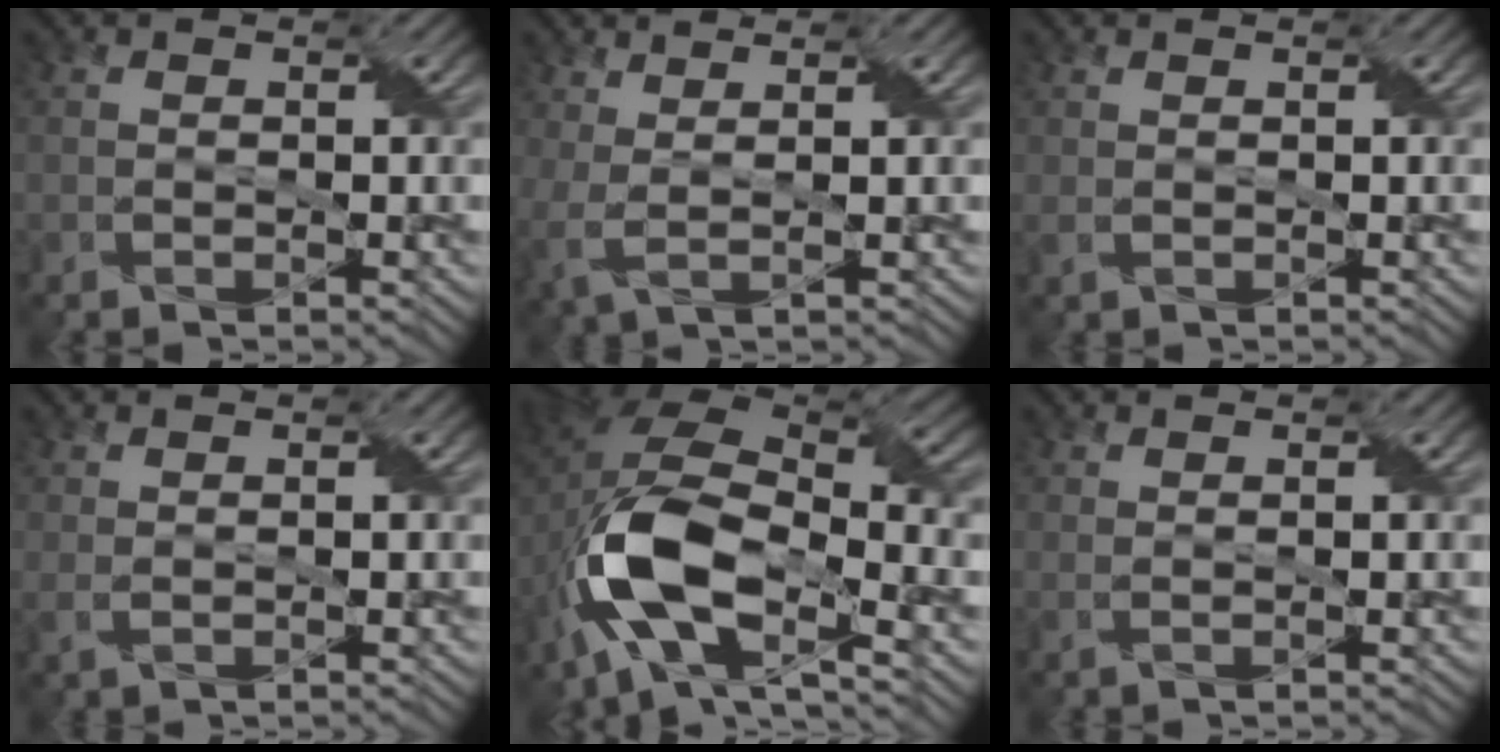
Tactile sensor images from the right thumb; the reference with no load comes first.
{"total": 3.2, "force": [1.4, 0.7, 2.8], "torque": [-0.067, 0.008, 0.027]}
{"total": 0.9, "force": [0.3, 0.4, 0.8], "torque": [-0.021, 0.004, 0.009]}
{"total": 1.3, "force": [0.7, 0.4, 1.1], "torque": [-0.030, 0.004, 0.016]}
{"total": 14.3, "force": [-4.9, 6.8, 11.6], "torque": [-0.237, -0.009, -0.101]}
{"total": 1.2, "force": [0.8, 0.1, 0.9], "torque": [-0.021, 0.001, 0.010]}